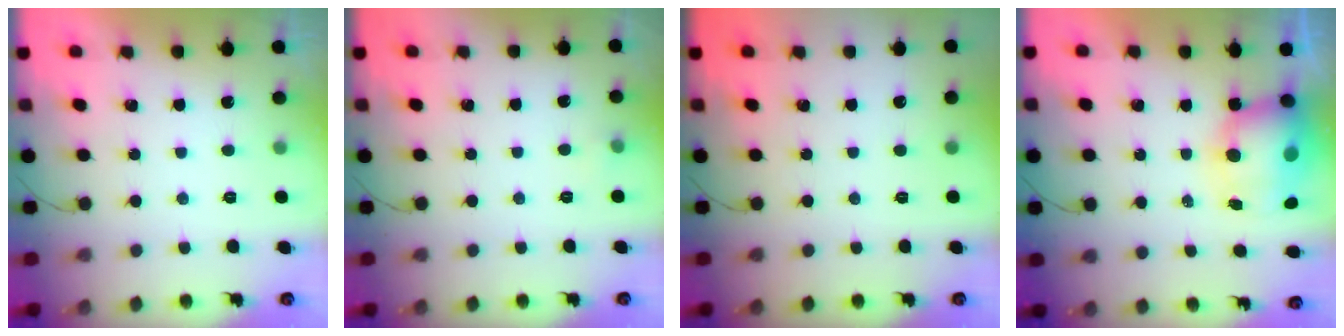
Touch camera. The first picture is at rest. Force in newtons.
{"total": 3.1, "press": 2.9, "slide": 1.1}
{"total": 0.0}
{"total": 10.8, "press": 10.5, "slide": 2.1}